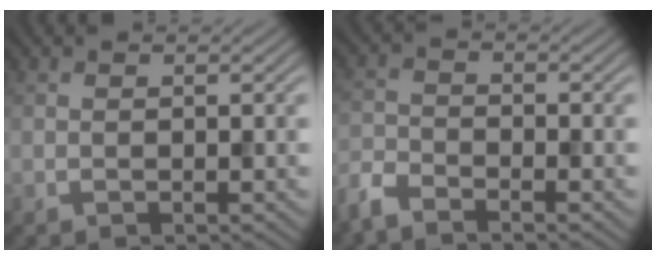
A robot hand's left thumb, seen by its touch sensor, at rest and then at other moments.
{"total": 4.0, "force": [-3.5, 1.0, 1.6], "torque": [-0.040, -0.011, -0.086]}